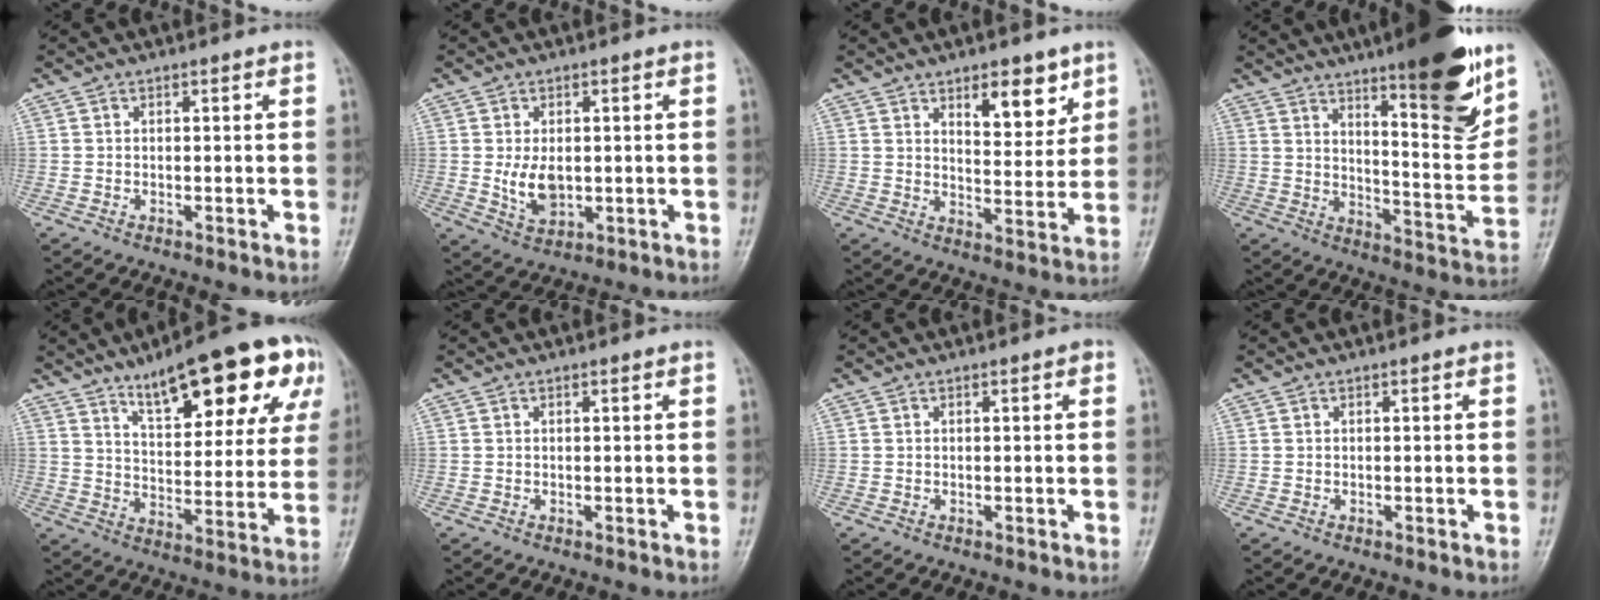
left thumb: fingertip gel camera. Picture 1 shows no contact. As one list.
[{"total": 5.8, "force": [0.0, 3.8, 4.4], "torque": [-0.067, -0.012, 0.009]}, {"total": 9.2, "force": [5.3, 4.1, 6.4], "torque": [-0.060, -0.036, 0.081]}, {"total": 18.4, "force": [11.8, 3.9, 13.6], "torque": [-0.156, -0.076, 0.181]}, {"total": 21.7, "force": [11.8, 7.4, 16.6], "torque": [-0.192, -0.025, 0.174]}, {"total": 0.0}, {"total": 0.7, "force": [0.2, 0.3, 0.6], "torque": [-0.007, 0.001, 0.002]}, {"total": 0.0}]